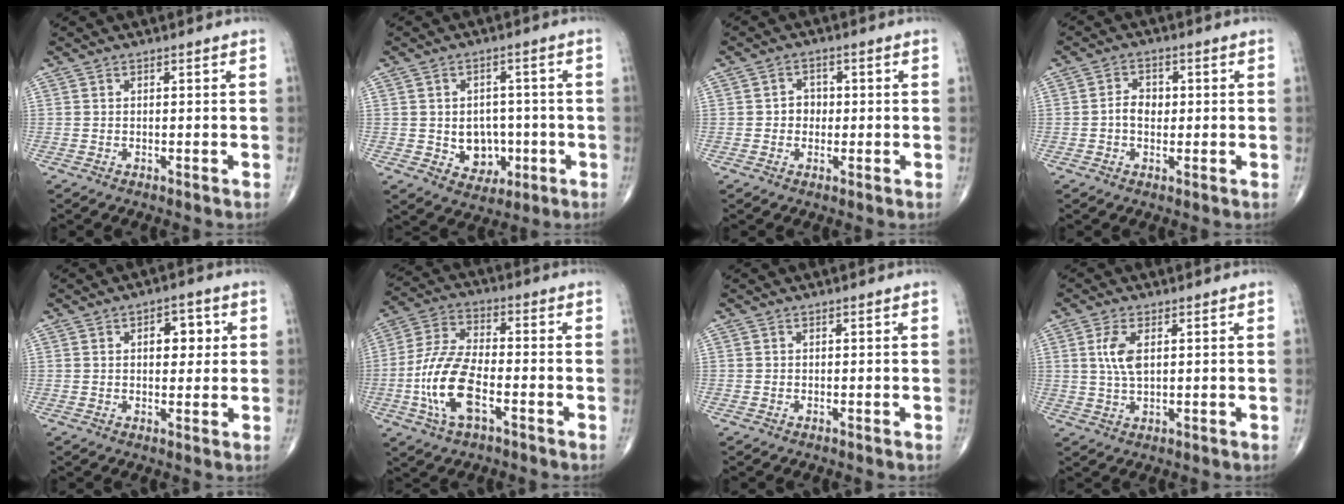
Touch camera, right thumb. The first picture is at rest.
{"total": 7.4, "force": [-1.3, 6.1, 3.9], "torque": [-0.013, 0.010, -0.007]}
{"total": 3.1, "force": [-0.2, 2.7, 1.4], "torque": [0.003, 0.009, -0.009]}
{"total": 3.9, "force": [-0.2, 2.8, 2.6], "torque": [-0.032, 0.010, -0.009]}
{"total": 5.8, "force": [1.4, 3.4, 4.5], "torque": [-0.031, -0.001, 0.014]}
{"total": 13.1, "force": [-4.2, 5.9, 10.9], "torque": [-0.228, 0.021, -0.084]}
{"total": 0.0}
{"total": 5.1, "force": [1.2, 2.4, 4.4], "torque": [-0.092, -0.004, 0.024]}